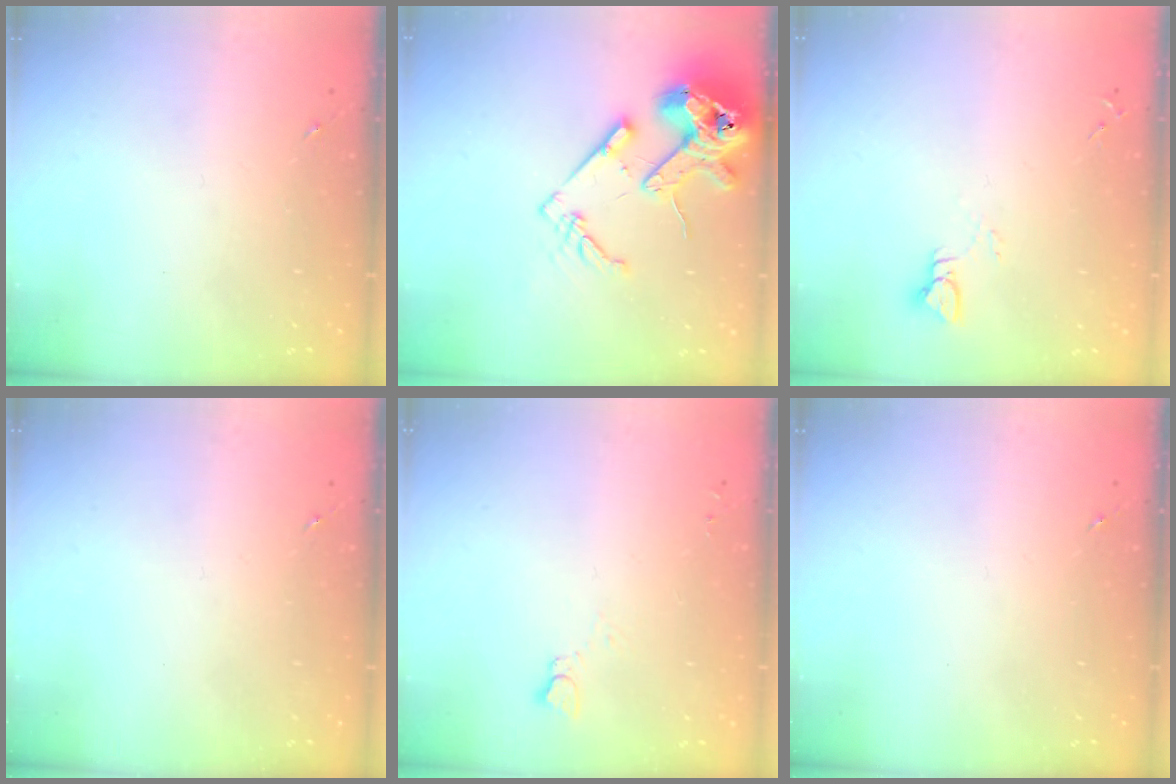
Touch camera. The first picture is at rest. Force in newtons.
{"total": 17.9, "press": 17.8, "slide": 2.5}
{"total": 3.9, "press": 3.9, "slide": 0.4}
{"total": 0.0}
{"total": 2.5, "press": 2.5, "slide": 0.1}
{"total": 0.0}